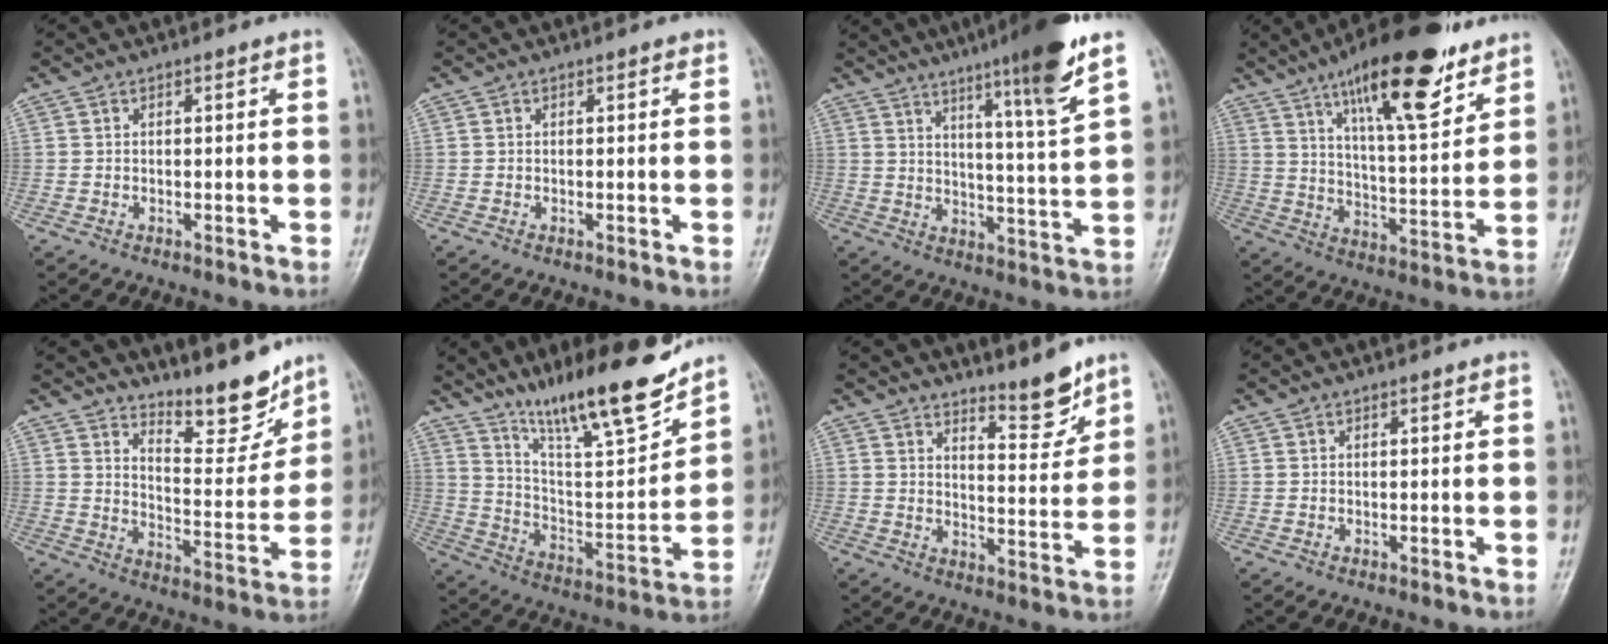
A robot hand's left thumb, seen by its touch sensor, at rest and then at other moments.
{"total": 0.0}
{"total": 14.2, "force": [8.8, 0.0, 11.1], "torque": [-0.169, -0.045, 0.135]}
{"total": 19.7, "force": [12.5, 5.7, 14.1], "torque": [-0.191, -0.058, 0.203]}
{"total": 11.4, "force": [9.8, 3.1, 4.9], "torque": [-0.041, -0.082, 0.162]}
{"total": 19.9, "force": [15.0, 3.8, 12.5], "torque": [-0.169, -0.084, 0.261]}
{"total": 7.0, "force": [5.9, 1.4, 3.5], "torque": [-0.037, -0.061, 0.097]}
{"total": 0.0}